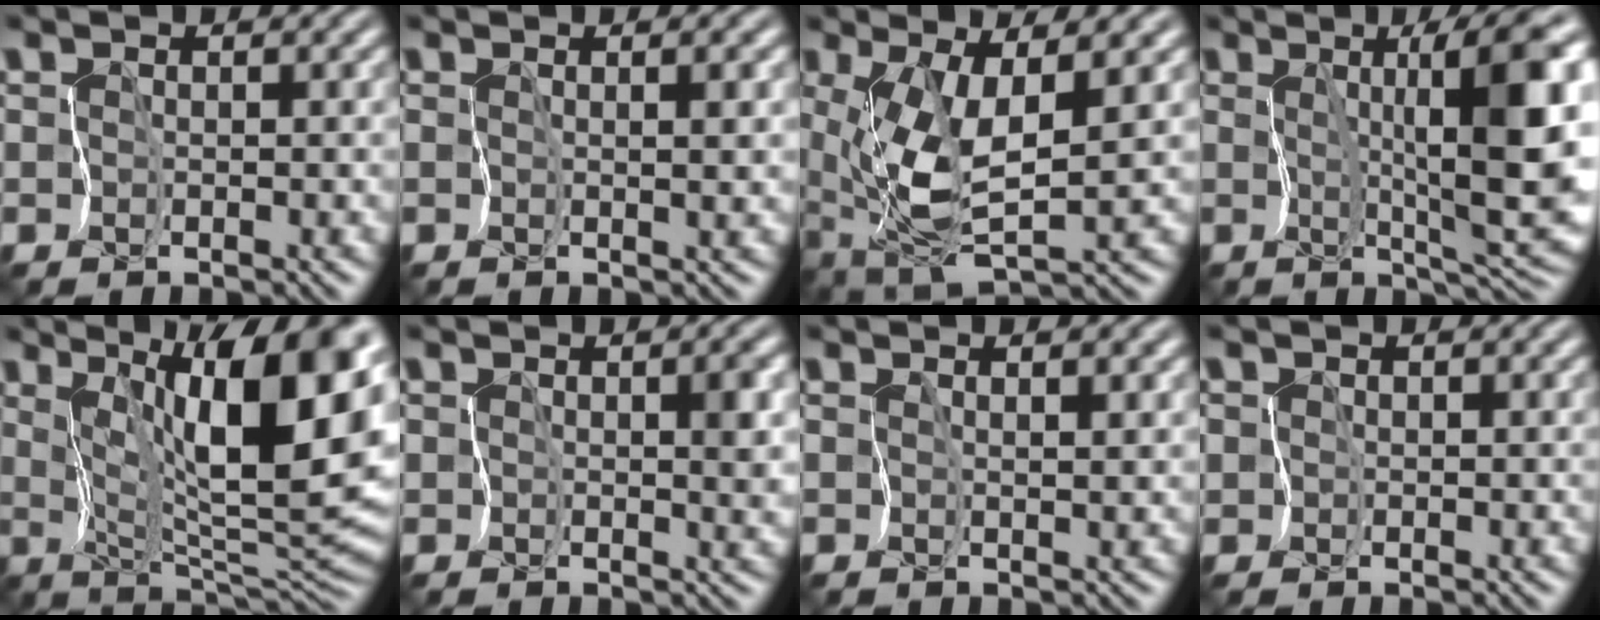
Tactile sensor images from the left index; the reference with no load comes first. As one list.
[{"total": 2.6, "force": [0.5, 0.7, 2.4], "torque": [-0.031, -0.003, 0.012]}, {"total": 6.5, "force": [0.4, 2.2, 6.1], "torque": [-0.133, -0.014, 0.010]}, {"total": 10.7, "force": [1.7, 1.9, 10.3], "torque": [-0.145, -0.001, 0.026]}, {"total": 13.5, "force": [4.5, 4.0, 12.0], "torque": [-0.163, -0.008, 0.075]}, {"total": 3.3, "force": [0.5, 1.5, 2.9], "torque": [-0.041, -0.004, 0.010]}, {"total": 1.7, "force": [1.0, 0.3, 1.3], "torque": [-0.019, -0.005, 0.016]}, {"total": 0.6, "force": [0.2, 0.6, -0.2], "torque": [0.006, -0.003, 0.001]}]